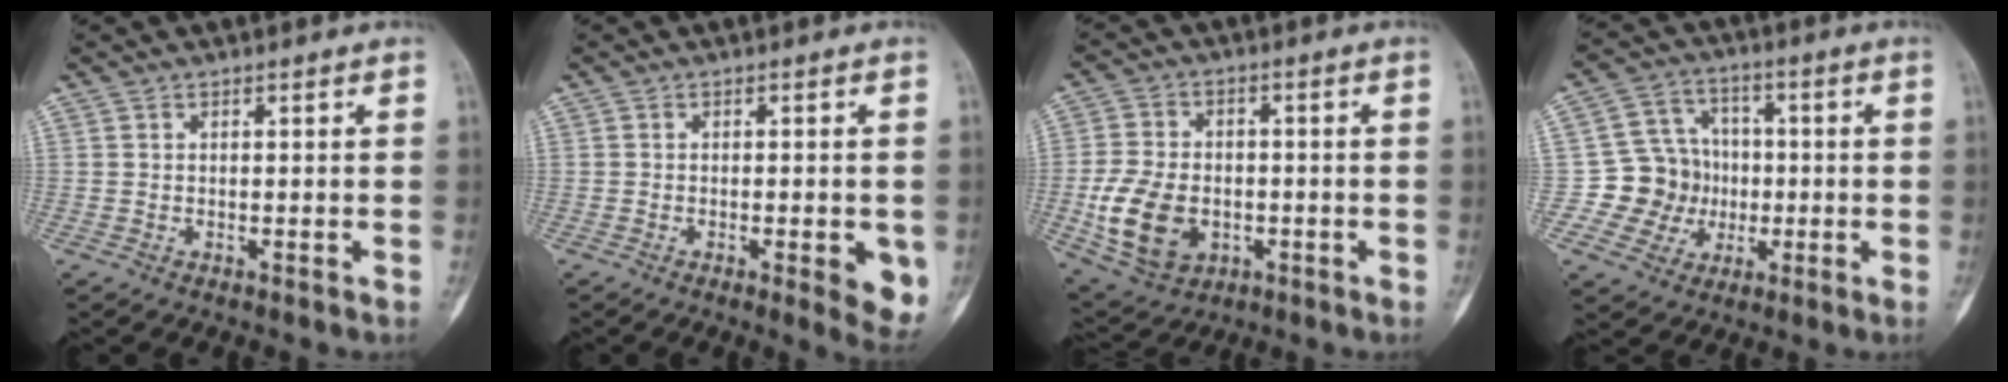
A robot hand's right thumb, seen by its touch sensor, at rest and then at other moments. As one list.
[{"total": 6.5, "force": [-1.7, 2.1, 5.9], "torque": [-0.063, -0.010, -0.016]}, {"total": 13.5, "force": [-2.9, 9.7, 9.0], "torque": [-0.160, 0.007, -0.040]}, {"total": 10.9, "force": [-1.5, 10.3, 3.2], "torque": [0.001, 0.023, -0.026]}]